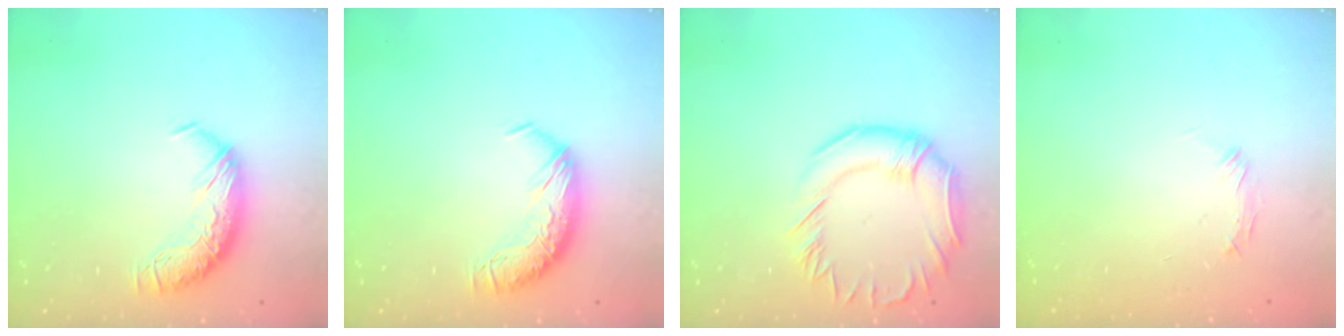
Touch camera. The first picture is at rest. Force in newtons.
{"total": 0.0}
{"total": 3.3, "press": 3.1, "slide": 1.0}
{"total": 6.8, "press": 6.7, "slide": 1.1}